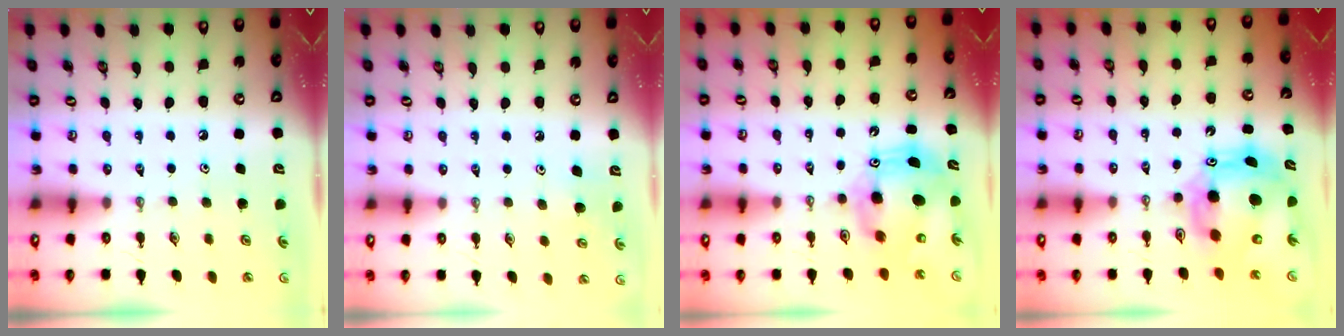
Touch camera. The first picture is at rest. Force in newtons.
{"total": 4.4, "press": 4.4, "slide": 0.4}
{"total": 11.4, "press": 11.3, "slide": 1.0}
{"total": 12.7, "press": 12.7, "slide": 1.3}